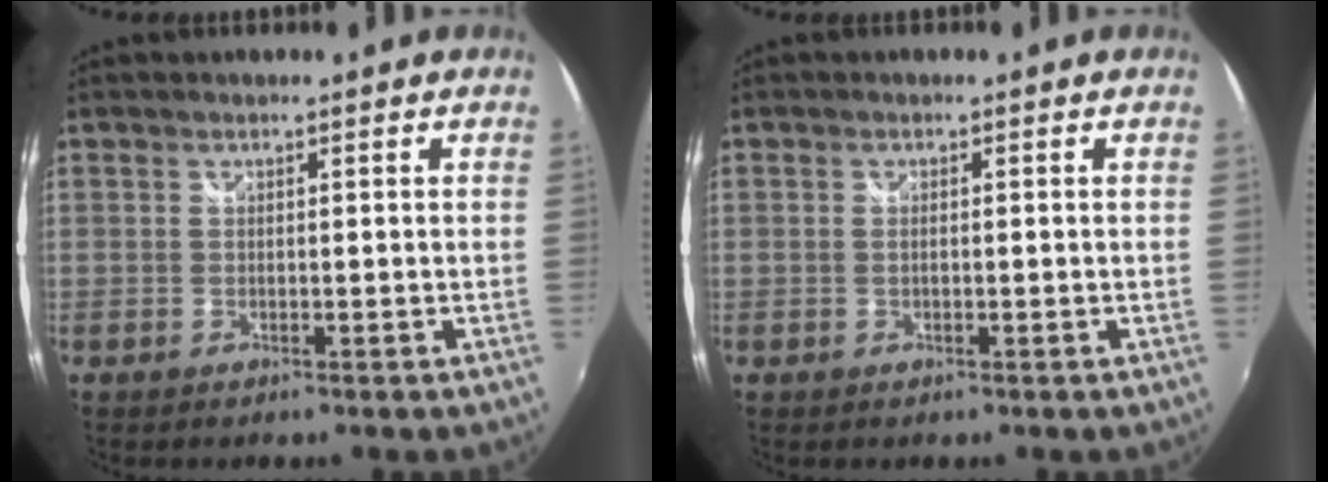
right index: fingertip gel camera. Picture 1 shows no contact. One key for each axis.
{"total": 0.9, "fx": -0.1, "fy": 0.4, "fz": 0.9, "tx": -0.018, "ty": 0.000, "tz": -0.005}